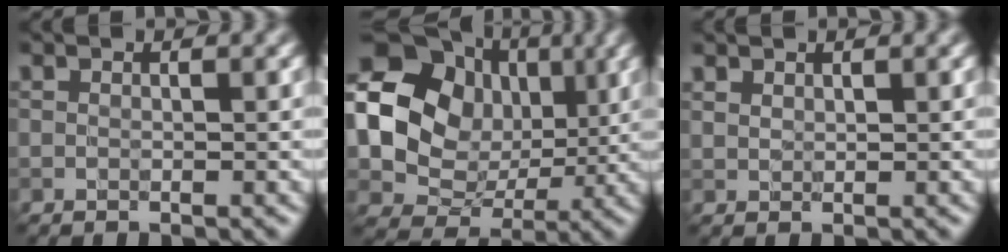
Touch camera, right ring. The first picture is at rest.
{"total": 13.8, "force": [2.5, 11.7, 7.0], "torque": [-0.148, 0.033, 0.043]}
{"total": 0.7, "force": [0.4, -0.2, -0.6], "torque": [0.005, 0.009, 0.024]}